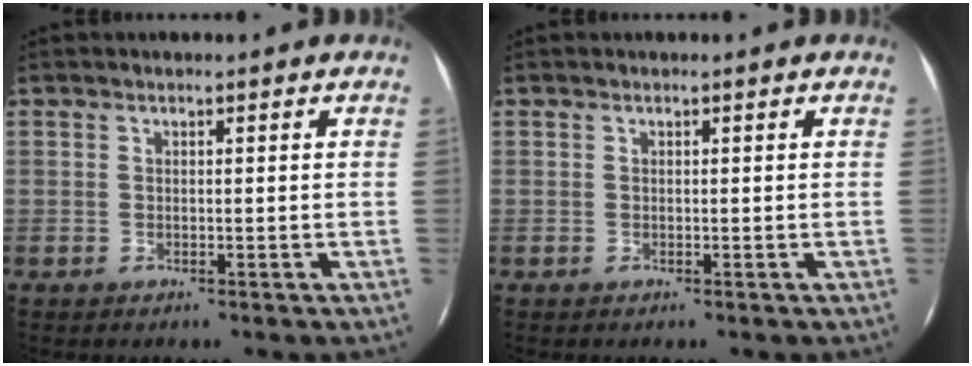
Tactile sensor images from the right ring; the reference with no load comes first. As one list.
[{"total": 0.0}]